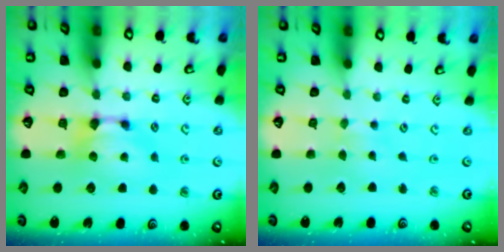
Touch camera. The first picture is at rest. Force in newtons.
{"total": 2.9, "press": 2.9, "slide": 0.0}